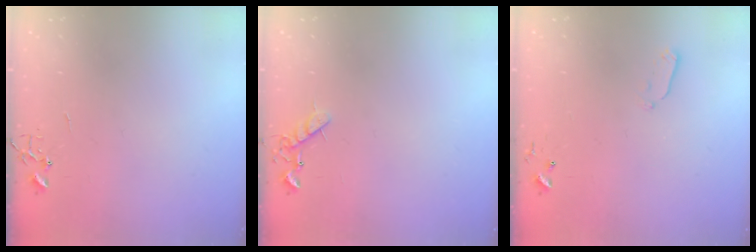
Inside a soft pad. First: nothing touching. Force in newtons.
{"total": 6.3, "press": 6.2, "slide": 0.9}
{"total": 4.0, "press": 3.9, "slide": 0.9}